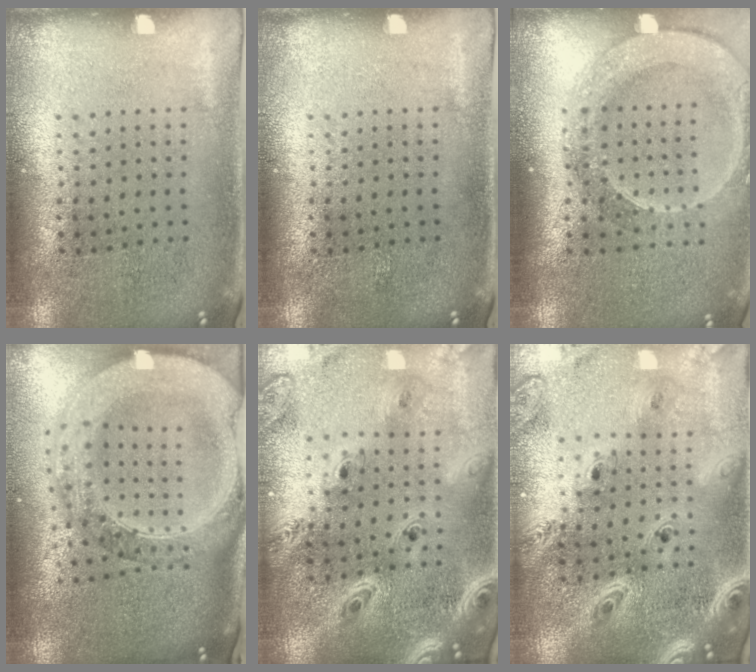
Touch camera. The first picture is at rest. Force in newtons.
{"total": 0.0}
{"total": 2.4, "press": 1.9, "slide": 1.4}
{"total": 3.5, "press": 2.8, "slide": 2.0}
{"total": 3.3, "press": 2.7, "slide": 2.0}
{"total": 3.2, "press": 2.6, "slide": 1.8}